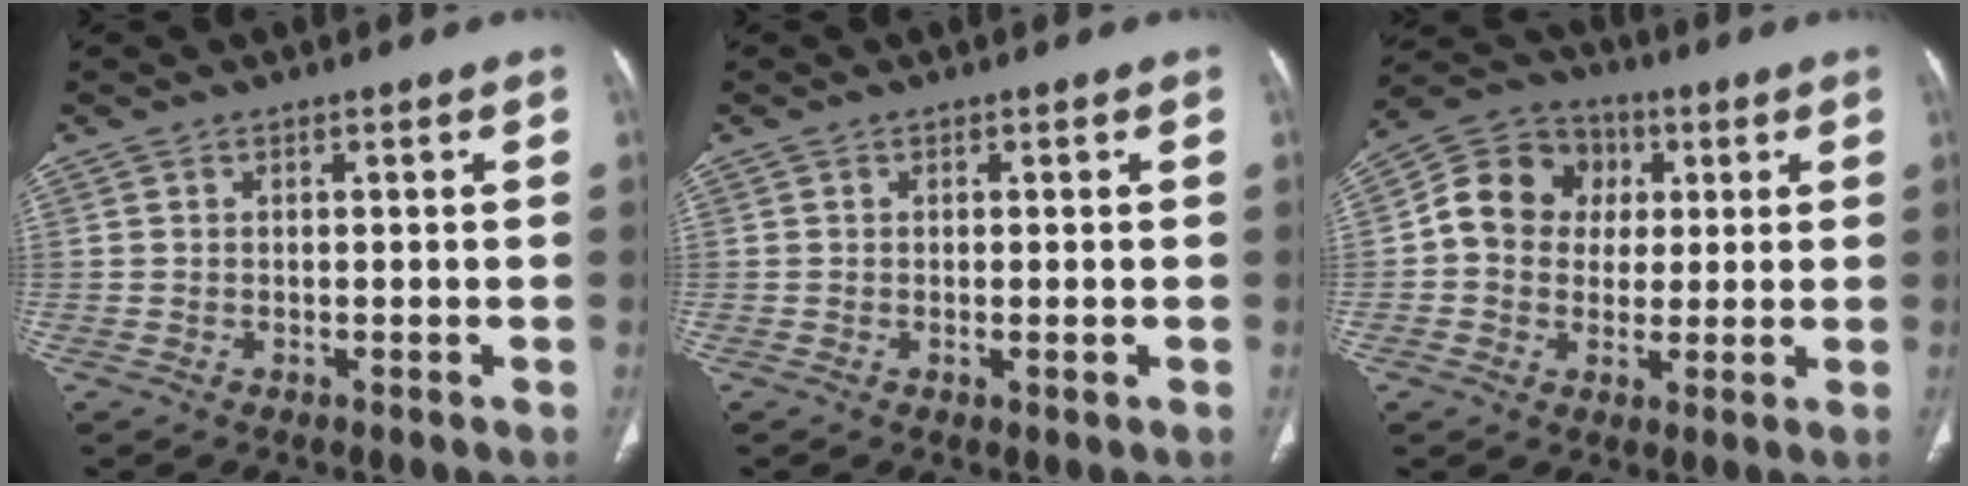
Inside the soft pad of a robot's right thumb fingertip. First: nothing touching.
{"total": 0.9, "force": [-0.2, 0.1, 0.9], "torque": [-0.015, -0.004, -0.002]}
{"total": 11.9, "force": [1.6, 10.5, 5.4], "torque": [-0.069, 0.017, 0.016]}